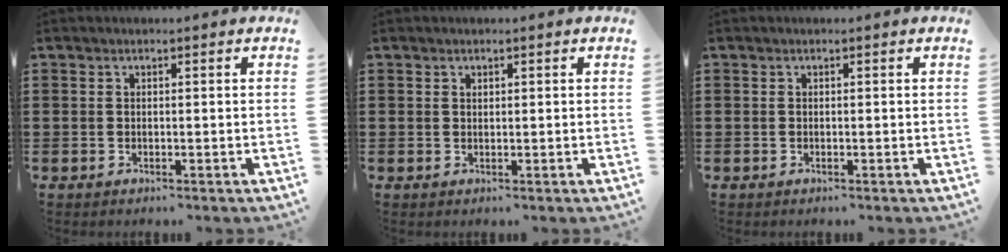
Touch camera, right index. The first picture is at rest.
{"total": 1.5, "force": [-0.2, -0.4, -1.4], "torque": [0.031, -0.001, -0.002]}
{"total": 0.0}